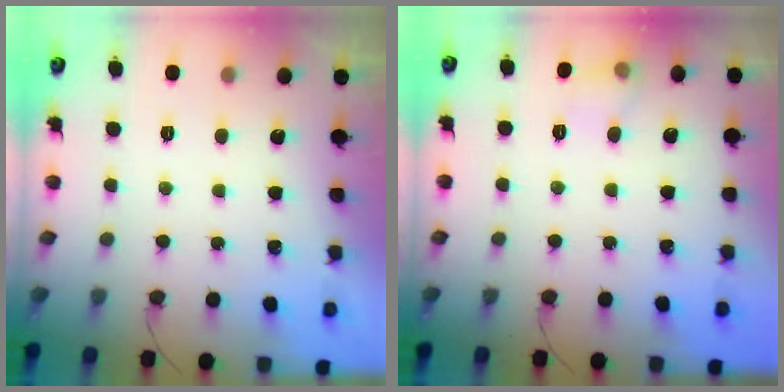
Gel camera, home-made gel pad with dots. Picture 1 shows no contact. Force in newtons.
{"total": 6.9, "press": 6.5, "slide": 2.1}